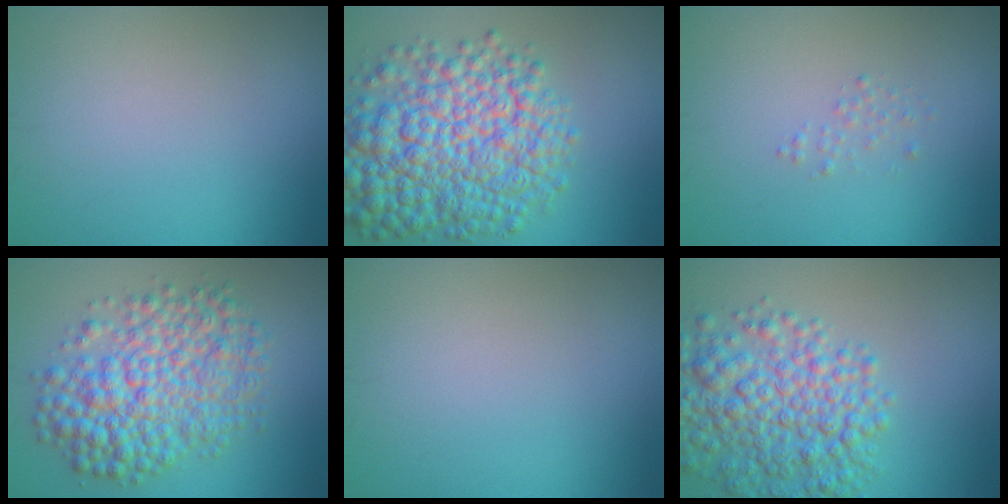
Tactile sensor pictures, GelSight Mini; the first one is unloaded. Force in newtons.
{"total": 10.8, "press": 10.8, "slide": 0.3}
{"total": 0.8, "press": 0.8, "slide": 0.0}
{"total": 8.2, "press": 8.2, "slide": 0.1}
{"total": 0.0}
{"total": 7.3, "press": 7.3, "slide": 0.3}